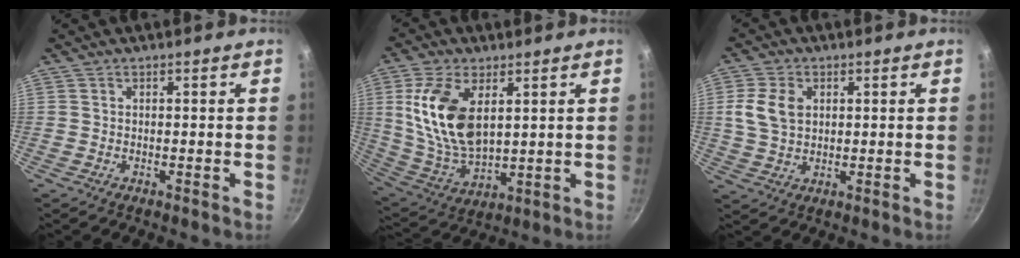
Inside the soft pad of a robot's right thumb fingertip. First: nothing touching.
{"total": 16.1, "force": [4.3, 8.6, 13.0], "torque": [-0.253, -0.017, 0.094]}
{"total": 7.3, "force": [1.5, 5.1, 5.0], "torque": [-0.095, 0.000, 0.032]}